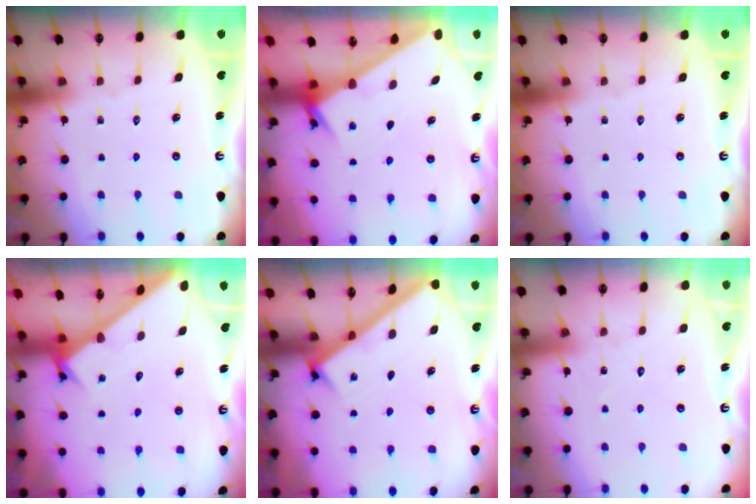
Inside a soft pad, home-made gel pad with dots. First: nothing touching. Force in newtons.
{"total": 2.4, "press": 2.4, "slide": 0.2}
{"total": 0.0}
{"total": 2.6, "press": 2.6, "slide": 0.2}
{"total": 2.8, "press": 2.7, "slide": 0.3}
{"total": 6.0, "press": 6.0, "slide": 0.5}